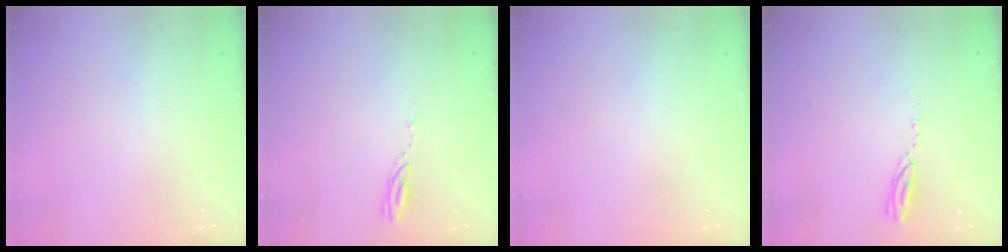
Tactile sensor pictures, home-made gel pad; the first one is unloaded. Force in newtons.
{"total": 3.0, "press": 3.0, "slide": 0.2}
{"total": 0.0}
{"total": 3.5, "press": 3.5, "slide": 0.3}